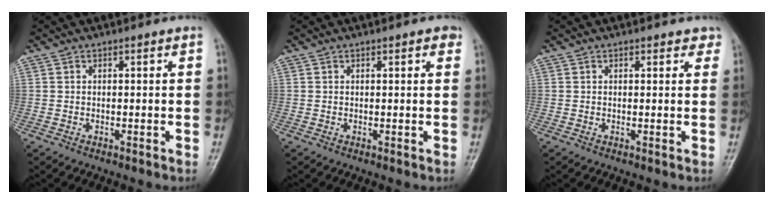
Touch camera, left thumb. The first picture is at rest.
{"total": 1.6, "force": [0.8, 0.6, 1.2], "torque": [-0.011, 0.000, 0.008]}
{"total": 1.8, "force": [1.3, 1.0, 0.8], "torque": [0.011, -0.003, 0.008]}